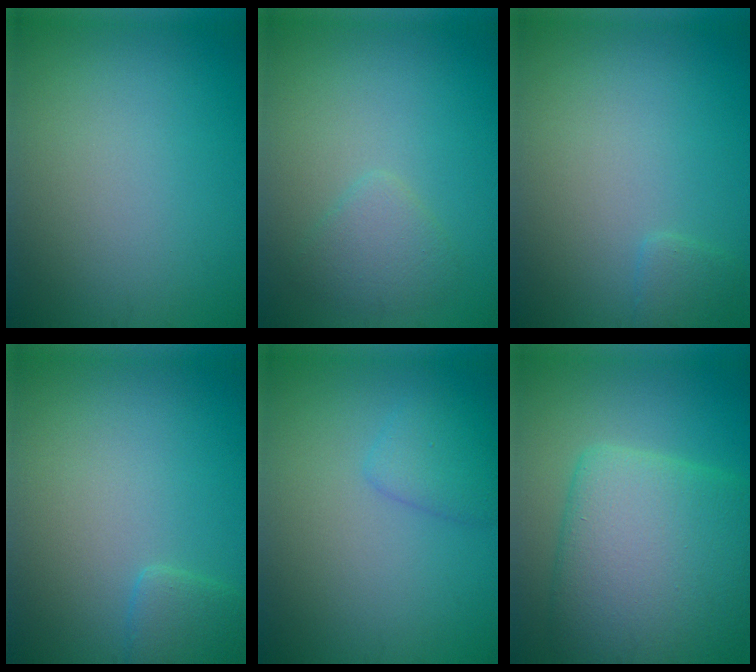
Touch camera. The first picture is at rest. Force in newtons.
{"total": 2.0, "press": 2.0, "slide": 0.2}
{"total": 1.0, "press": 1.0, "slide": 0.1}
{"total": 1.7, "press": 1.7, "slide": 0.1}
{"total": 1.9, "press": 1.9, "slide": 0.2}
{"total": 10.5, "press": 10.5, "slide": 0.4}